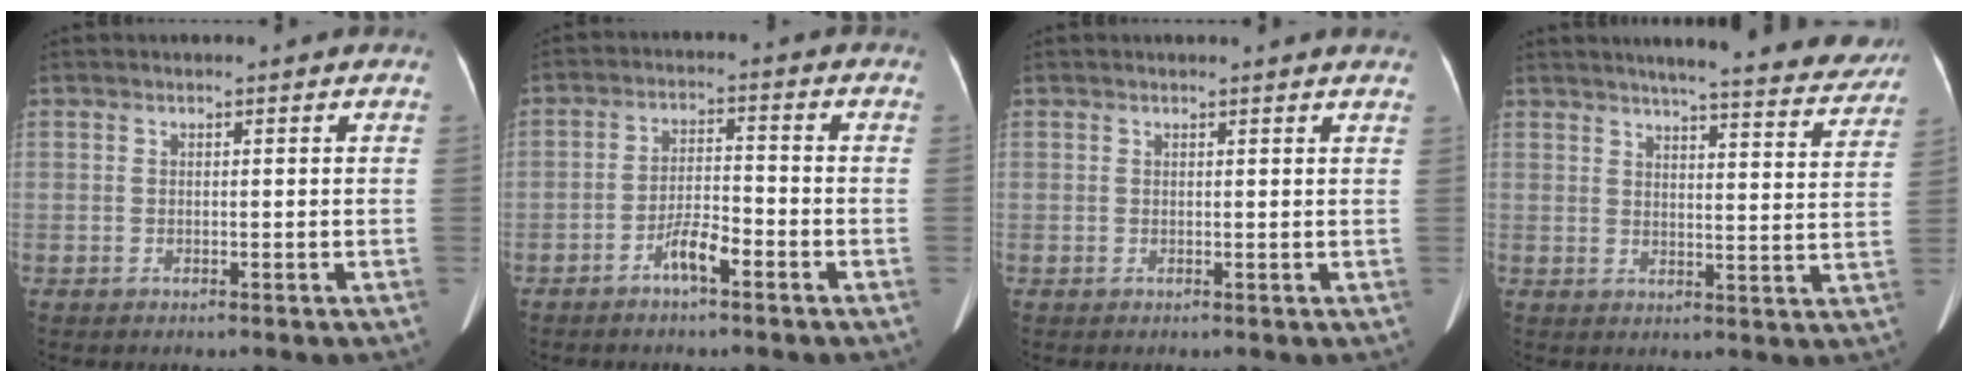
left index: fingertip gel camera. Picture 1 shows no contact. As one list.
[{"total": 4.6, "force": [-2.9, 0.9, 3.5], "torque": [-0.071, 0.008, -0.054]}, {"total": 2.0, "force": [1.9, -0.2, 0.6], "torque": [-0.014, -0.002, 0.012]}, {"total": 19.2, "force": [17.4, 2.0, 7.9], "torque": [-0.092, -0.034, 0.197]}]